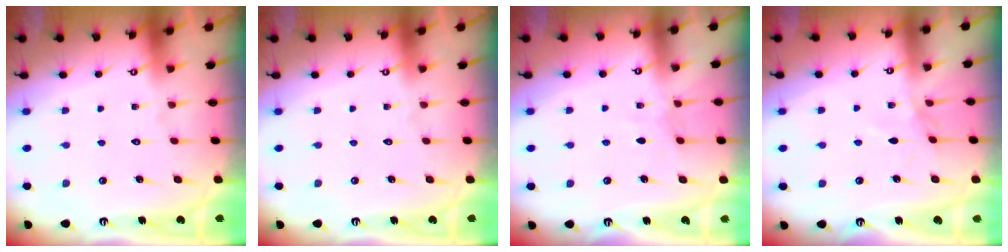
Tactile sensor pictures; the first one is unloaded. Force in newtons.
{"total": 0.0}
{"total": 2.9, "press": 2.8, "slide": 0.4}
{"total": 3.7, "press": 3.7, "slide": 0.5}